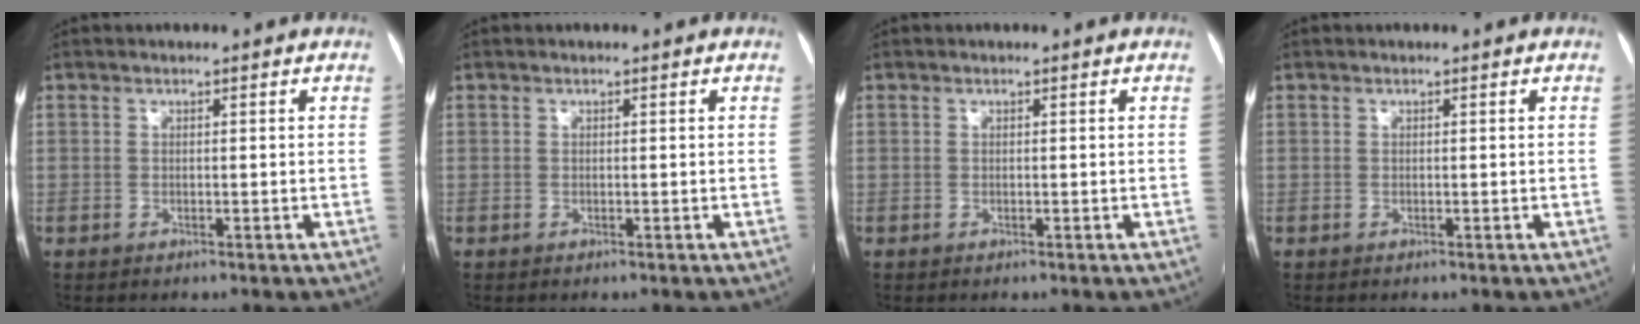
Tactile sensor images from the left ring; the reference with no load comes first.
{"total": 0.0}
{"total": 0.0}
{"total": 0.0}